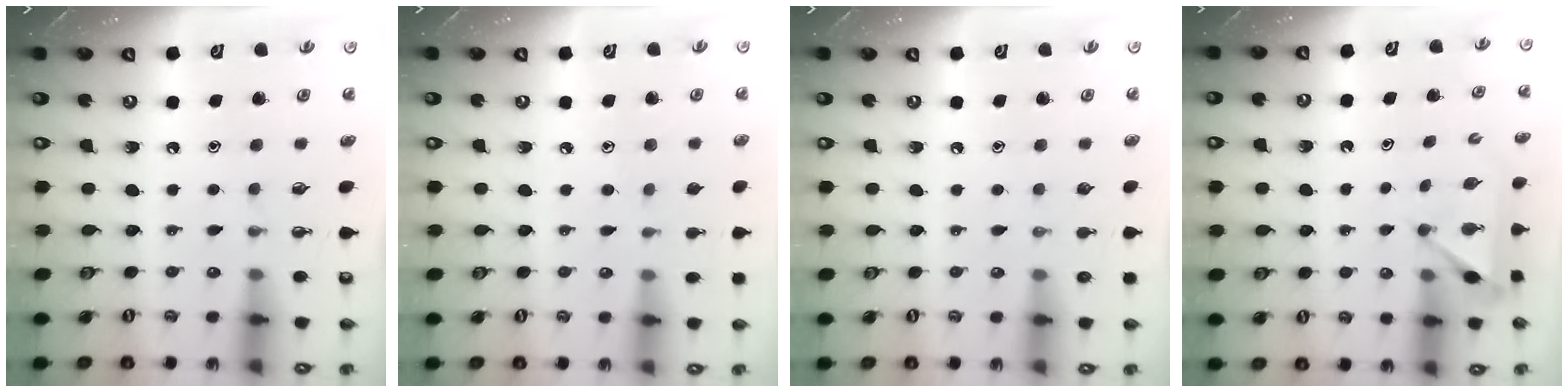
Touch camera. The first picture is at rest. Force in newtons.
{"total": 4.6, "press": 4.5, "slide": 0.5}
{"total": 0.0}
{"total": 4.9, "press": 4.9, "slide": 0.2}